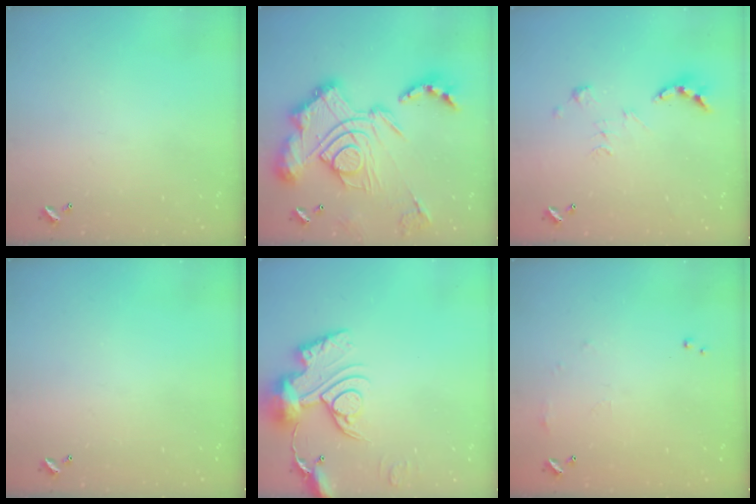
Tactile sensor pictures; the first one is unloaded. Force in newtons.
{"total": 4.2, "press": 3.4, "slide": 2.5}
{"total": 4.7, "press": 4.7, "slide": 0.4}
{"total": 0.0}
{"total": 15.5, "press": 15.4, "slide": 1.7}
{"total": 5.4, "press": 5.3, "slide": 0.6}